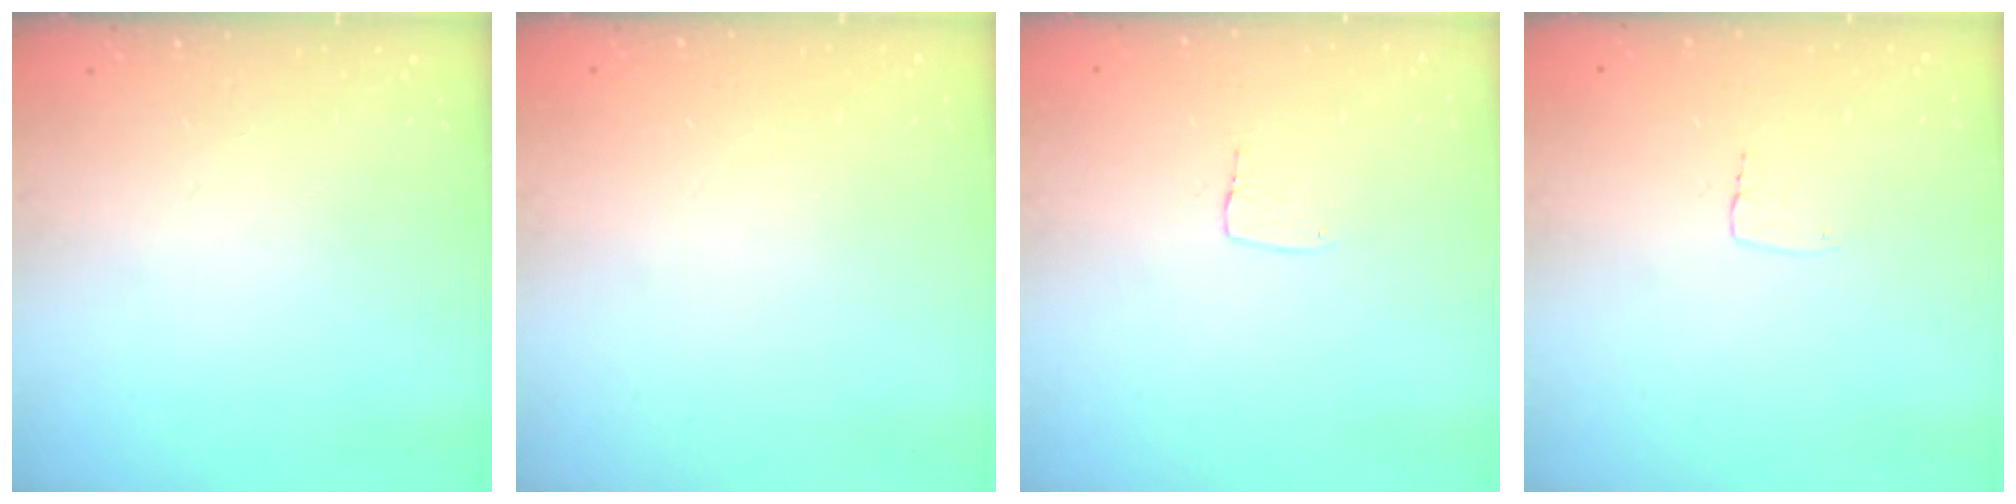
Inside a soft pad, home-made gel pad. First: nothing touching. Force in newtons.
{"total": 0.0}
{"total": 3.8, "press": 3.8, "slide": 0.1}
{"total": 2.7, "press": 2.7, "slide": 0.1}